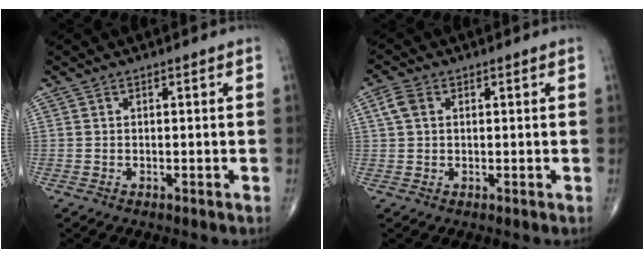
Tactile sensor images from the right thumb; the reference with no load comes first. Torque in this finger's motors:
{"motor_torque": [-0.25, 0.38, 0.08, 0.01, 0.00]}